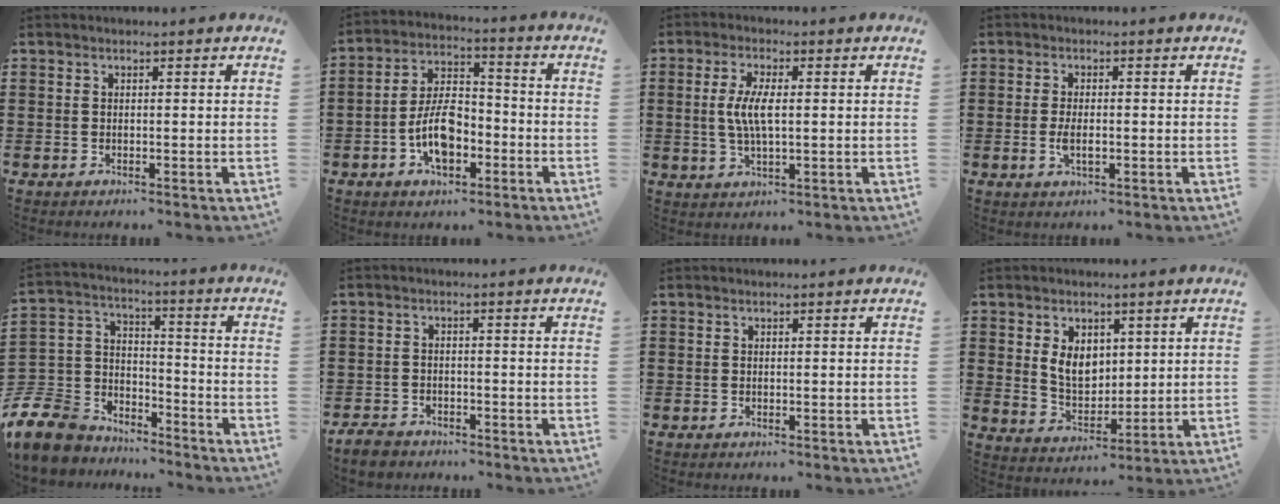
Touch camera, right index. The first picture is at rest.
{"total": 8.7, "force": [-3.2, 4.6, 6.6], "torque": [-0.128, 0.007, -0.063]}
{"total": 5.3, "force": [0.3, 1.9, 5.0], "torque": [-0.110, 0.002, -0.002]}
{"total": 3.2, "force": [-0.5, 1.2, 2.9], "torque": [-0.060, -0.003, -0.012]}
{"total": 8.9, "force": [-7.4, 4.7, 1.7], "torque": [-0.084, 0.002, -0.150]}
{"total": 2.9, "force": [-2.7, 0.8, 0.7], "torque": [-0.023, 0.000, -0.057]}
{"total": 0.0}
{"total": 6.2, "force": [1.9, 4.5, 3.8], "torque": [-0.079, 0.011, 0.033]}